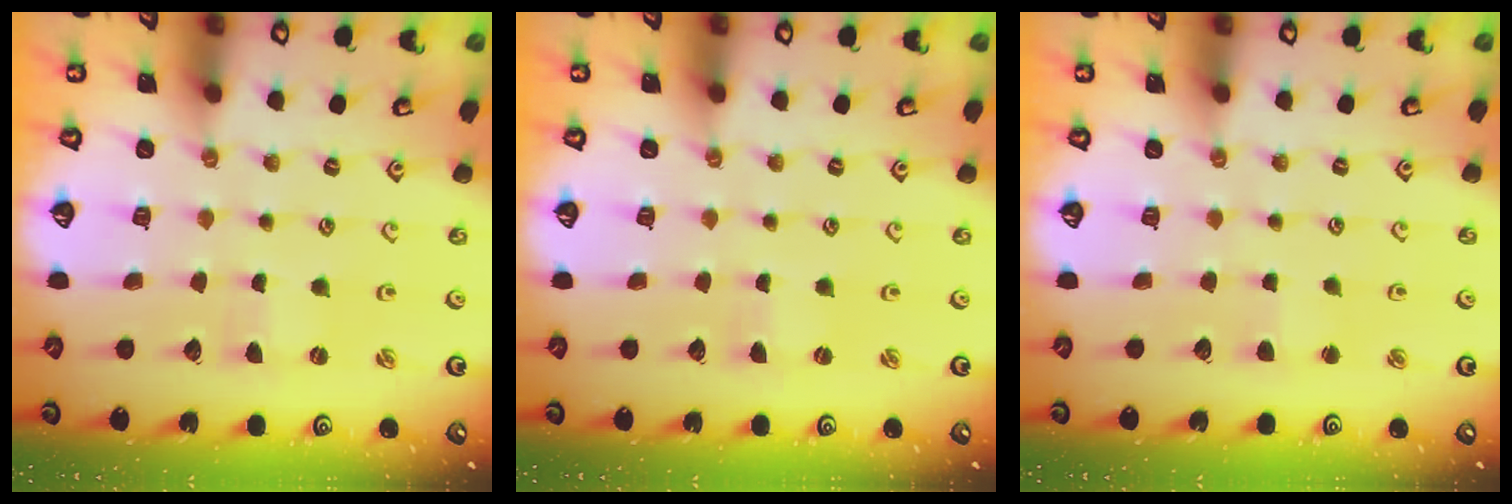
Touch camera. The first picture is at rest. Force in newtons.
{"total": 0.0}
{"total": 2.5, "press": 2.5, "slide": 0.3}